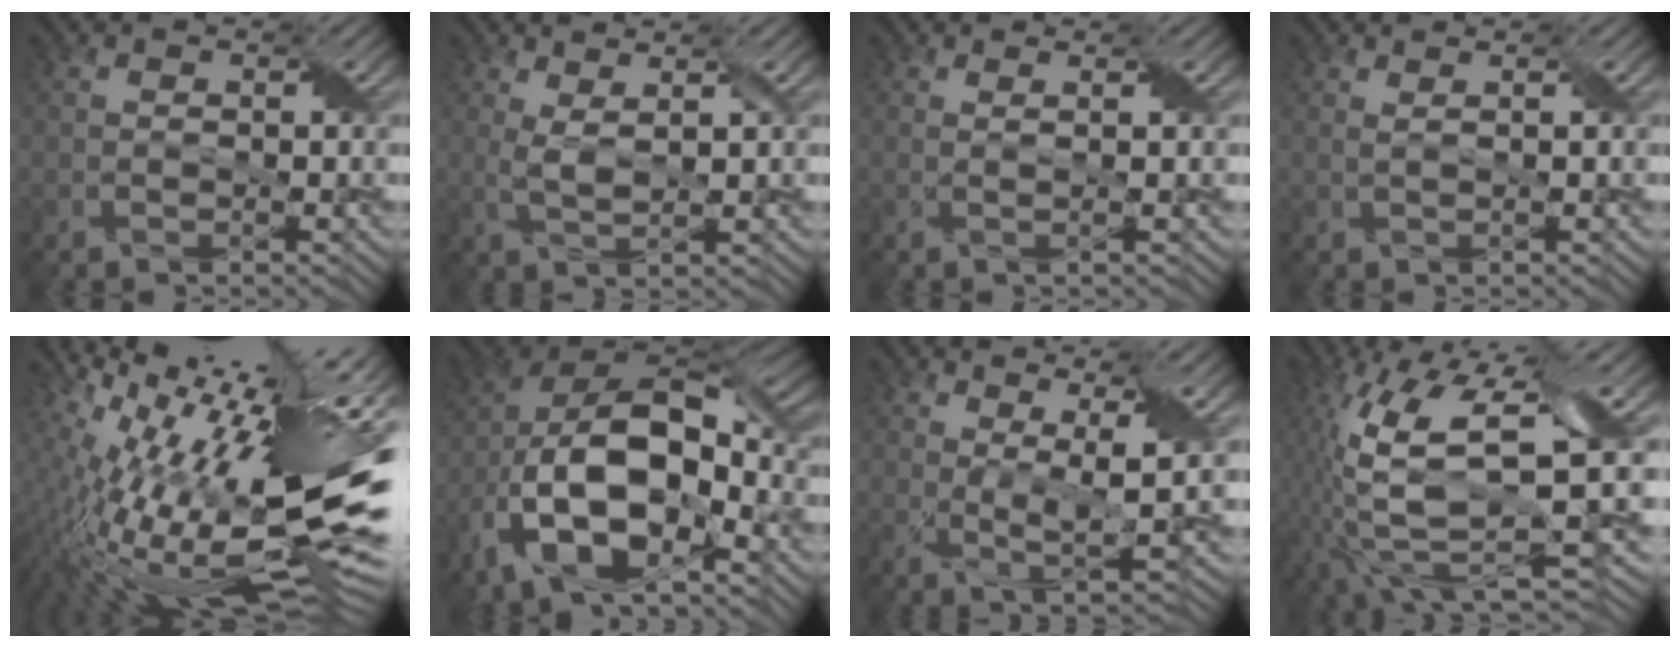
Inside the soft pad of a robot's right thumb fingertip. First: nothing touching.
{"total": 2.8, "force": [1.4, 0.6, 2.4], "torque": [-0.058, 0.000, 0.028]}
{"total": 1.7, "force": [0.6, 0.2, 1.5], "torque": [-0.031, 0.007, -0.004]}
{"total": 1.0, "force": [0.8, 0.0, 0.6], "torque": [-0.013, -0.001, 0.009]}
{"total": 19.9, "force": [1.1, 6.9, 18.6], "torque": [-0.261, 0.027, 0.049]}
{"total": 17.7, "force": [-6.4, 9.1, 13.7], "torque": [-0.265, -0.021, -0.117]}
{"total": 5.7, "force": [2.4, 0.8, 5.1], "torque": [-0.100, -0.002, 0.048]}
{"total": 14.4, "force": [-1.2, 3.6, 13.8], "torque": [-0.294, -0.005, -0.007]}